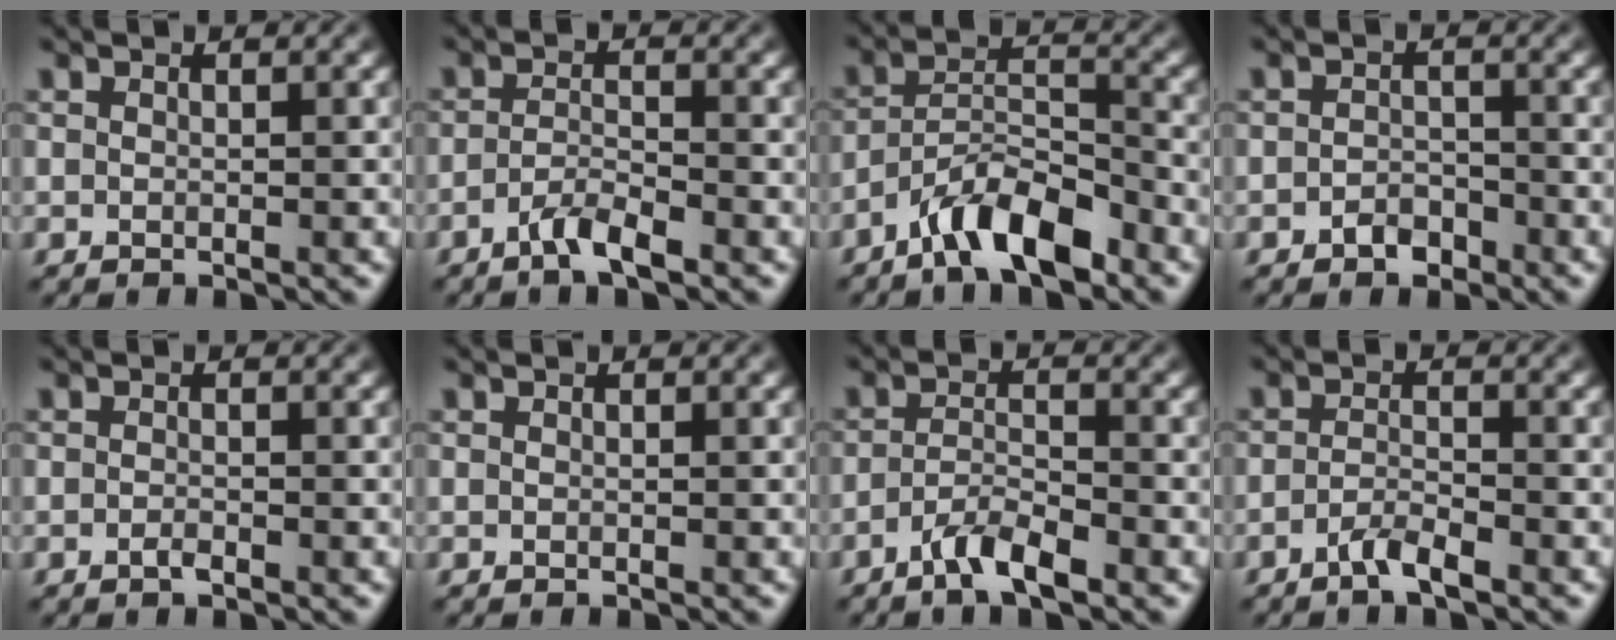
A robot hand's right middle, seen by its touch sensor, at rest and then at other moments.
{"total": 2.6, "force": [-1.7, 0.6, 1.9], "torque": [-0.037, 0.004, -0.038]}
{"total": 6.0, "force": [-4.4, 1.8, 3.7], "torque": [-0.060, 0.007, -0.082]}
{"total": 1.9, "force": [-1.2, 1.2, 0.8], "torque": [-0.011, 0.004, -0.024]}
{"total": 0.8, "force": [-0.5, 0.2, 0.6], "torque": [-0.012, 0.000, -0.009]}
{"total": 0.0}
{"total": 3.2, "force": [-2.2, 0.7, 2.2], "torque": [-0.045, 0.006, -0.047]}
{"total": 2.1, "force": [-1.4, 0.4, 1.6], "torque": [-0.031, 0.004, -0.032]}